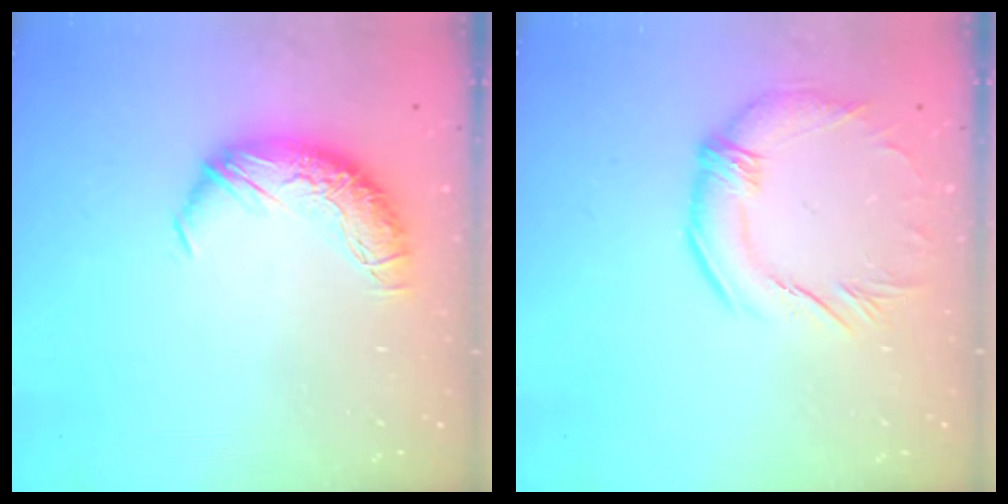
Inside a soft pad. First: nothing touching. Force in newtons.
{"total": 2.9, "press": 2.5, "slide": 1.5}